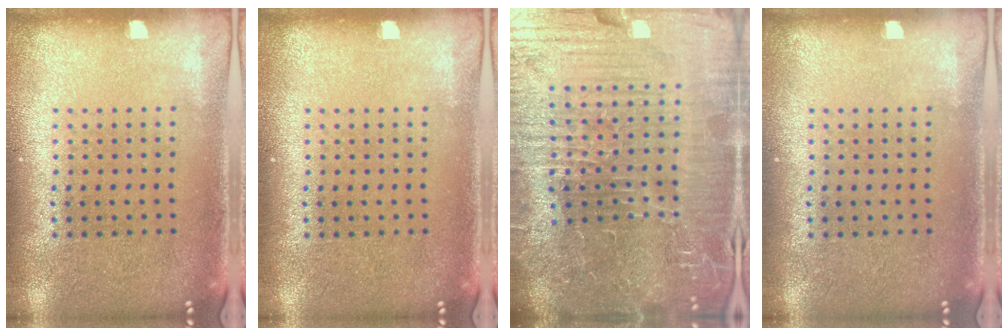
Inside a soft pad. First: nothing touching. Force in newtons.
{"total": 0.0}
{"total": 7.4, "press": 6.6, "slide": 3.3}
{"total": 0.0}